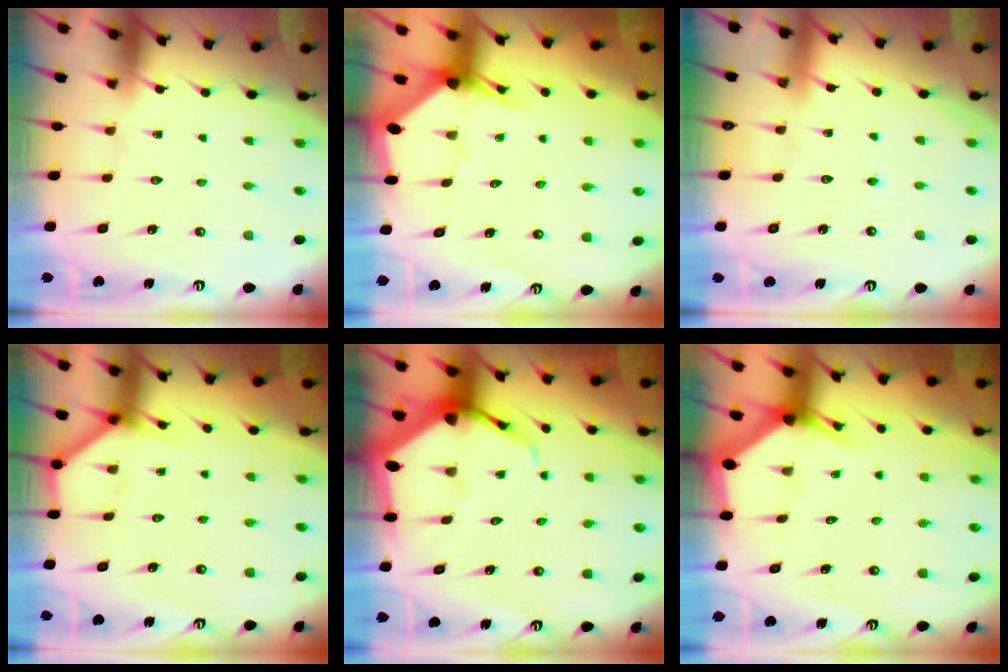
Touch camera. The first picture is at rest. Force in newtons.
{"total": 2.8, "press": 2.8, "slide": 0.1}
{"total": 2.9, "press": 2.9, "slide": 0.4}
{"total": 3.3, "press": 3.3, "slide": 0.2}
{"total": 7.3, "press": 7.3, "slide": 0.8}
{"total": 3.0, "press": 3.0, "slide": 0.0}